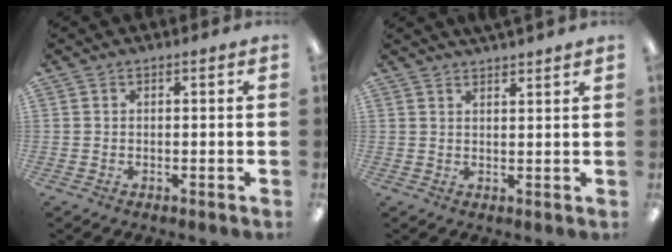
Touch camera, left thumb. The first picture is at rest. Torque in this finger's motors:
{"motor_torque": [0.82, 0.03, 0.44, -0.58, 0.02]}